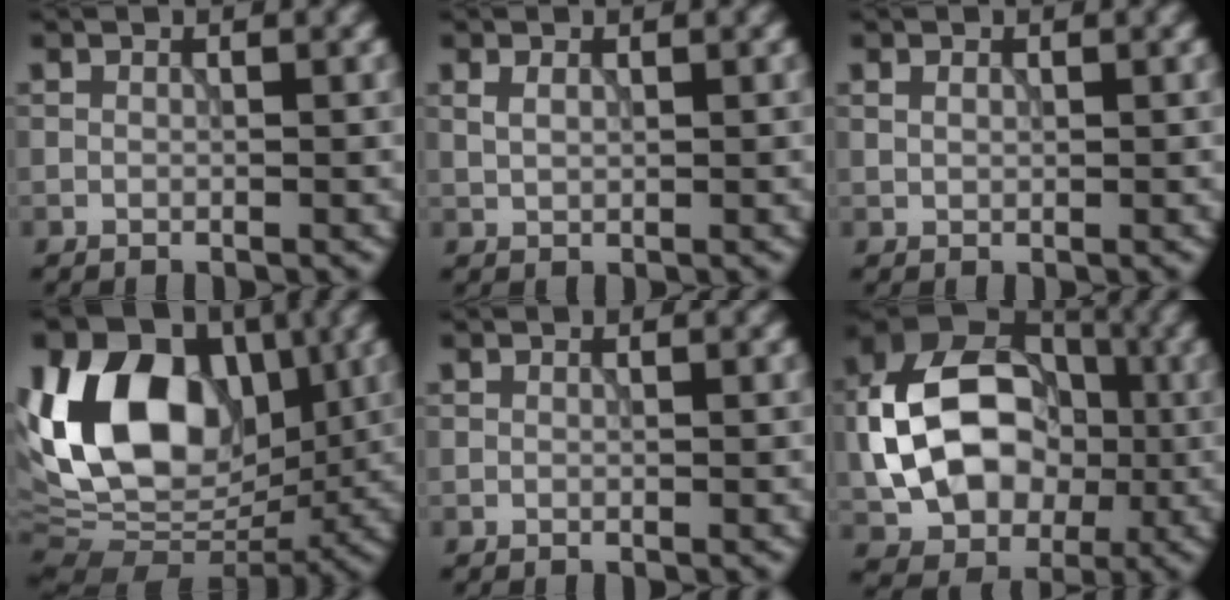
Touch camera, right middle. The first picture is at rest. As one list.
[{"total": 1.1, "force": [0.4, 0.6, 0.8], "torque": [-0.021, 0.000, 0.013]}, {"total": 0.7, "force": [0.3, 0.5, 0.5], "torque": [-0.012, 0.002, 0.007]}, {"total": 15.2, "force": [2.6, 10.3, 10.9], "torque": [-0.194, 0.027, 0.028]}, {"total": 0.0}, {"total": 12.6, "force": [-0.8, 9.1, 8.7], "torque": [-0.162, 0.016, -0.020]}]